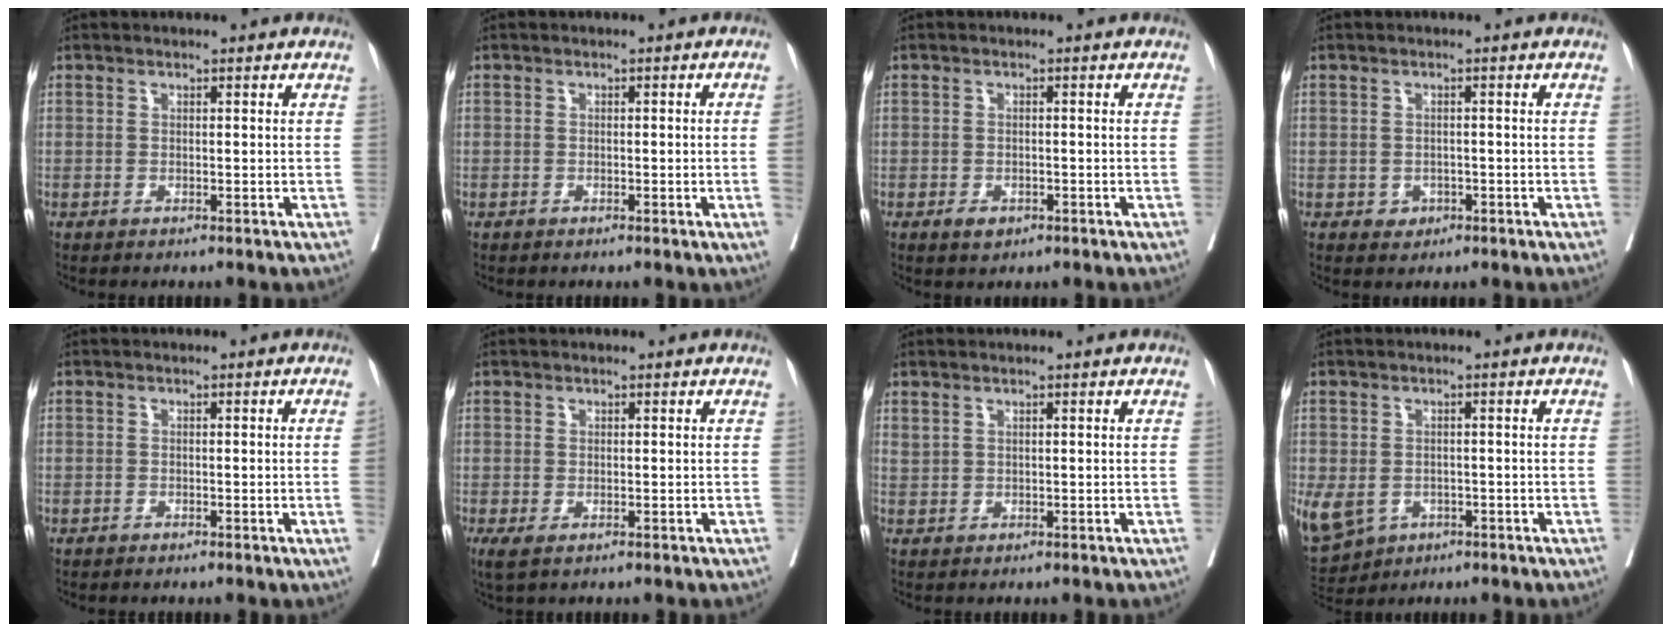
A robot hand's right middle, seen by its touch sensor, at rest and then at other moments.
{"total": 1.8, "force": [-0.4, -0.2, 1.7], "torque": [-0.025, 0.004, -0.003]}
{"total": 2.1, "force": [-1.1, 1.3, 1.3], "torque": [-0.018, 0.002, -0.009]}
{"total": 2.0, "force": [-0.8, 1.7, 0.7], "torque": [-0.005, 0.006, -0.005]}
{"total": 1.0, "force": [-0.3, -0.1, 0.9], "torque": [-0.014, 0.003, -0.004]}
{"total": 2.2, "force": [-0.8, 1.0, 1.9], "torque": [-0.039, -0.009, -0.008]}
{"total": 0.9, "force": [0.8, 0.3, 0.2], "torque": [-0.004, 0.007, 0.020]}
{"total": 17.3, "force": [-6.6, 13.9, 7.9], "torque": [-0.248, -0.012, -0.086]}